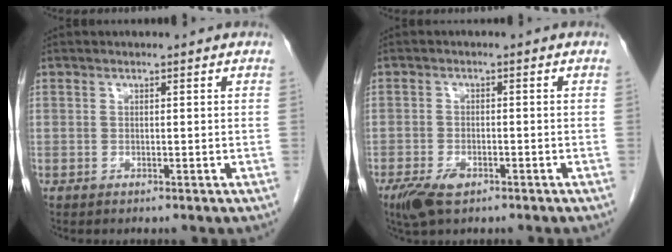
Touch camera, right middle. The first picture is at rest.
{"total": 4.7, "force": [-2.9, 2.0, 3.1], "torque": [-0.065, -0.006, -0.047]}